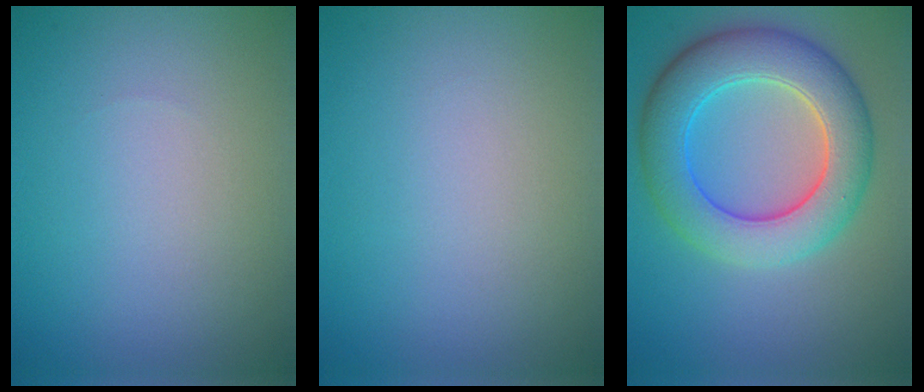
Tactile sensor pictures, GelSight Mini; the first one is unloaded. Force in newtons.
{"total": 0.0}
{"total": 8.0, "press": 8.0, "slide": 0.2}